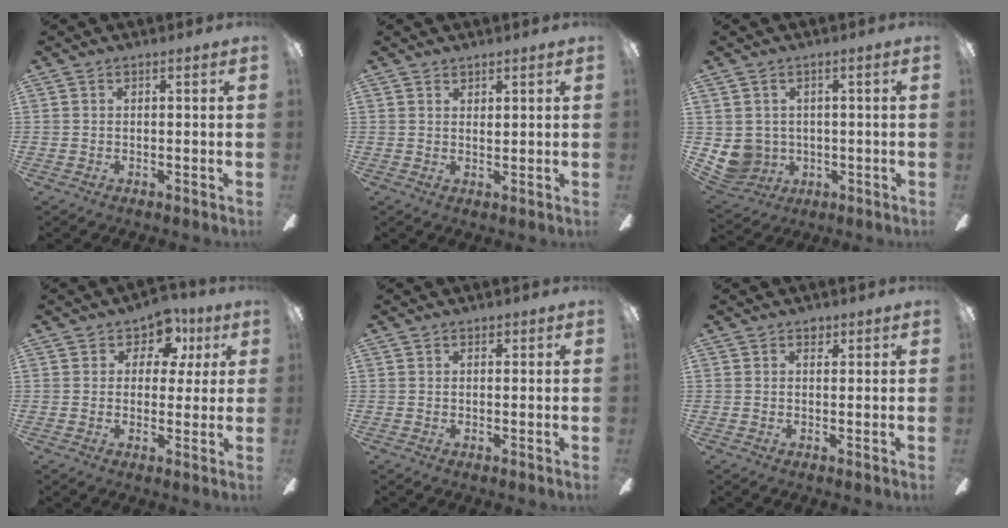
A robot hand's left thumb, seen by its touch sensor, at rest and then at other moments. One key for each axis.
{"total": 1.4, "fx": 1.3, "fy": 0.6, "fz": 0.3, "tx": 0.002, "ty": -0.003, "tz": 0.022}
{"total": 6.1, "fx": 0.4, "fy": 6.0, "fz": 1.3, "tx": -0.068, "ty": -0.007, "tz": 0.012}
{"total": 7.7, "fx": 4.0, "fy": 5.7, "fz": 3.4, "tx": -0.047, "ty": -0.015, "tz": 0.070}
{"total": 0.8, "fx": 0.5, "fy": 0.6, "fz": 0.1, "tx": -0.002, "ty": 0.003, "tz": 0.009}
{"total": 1.5, "fx": 1.0, "fy": 1.1, "fz": 0.4, "tx": -0.001, "ty": 0.001, "tz": 0.015}